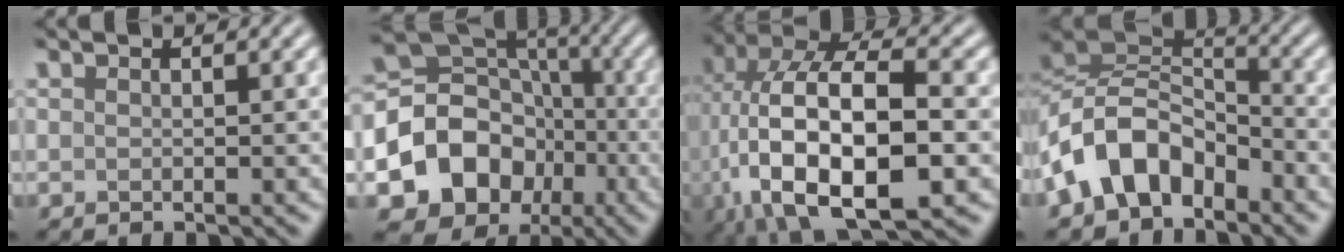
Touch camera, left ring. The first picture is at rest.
{"total": 10.0, "force": [-3.2, 8.3, 4.6], "torque": [-0.075, -0.003, -0.061]}
{"total": 15.6, "force": [-2.7, 7.6, 13.4], "torque": [-0.247, 0.011, -0.039]}
{"total": 7.9, "force": [-4.2, 5.0, 4.5], "torque": [-0.072, 0.012, -0.094]}